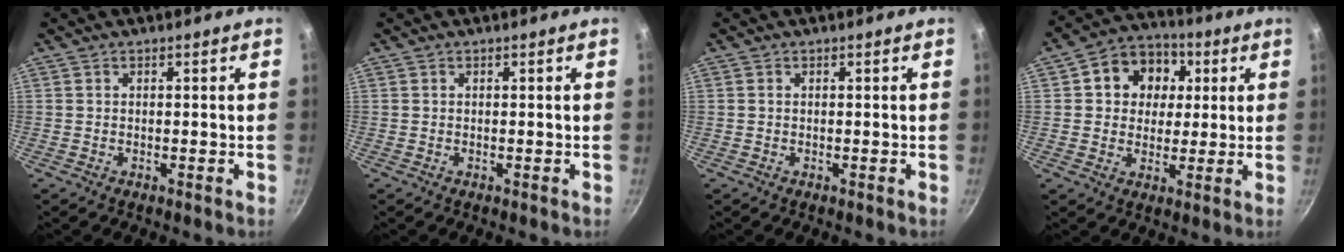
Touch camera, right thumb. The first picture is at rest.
{"total": 0.0}
{"total": 0.0}
{"total": 11.9, "force": [3.1, 9.9, 5.8], "torque": [-0.060, 0.010, 0.037]}